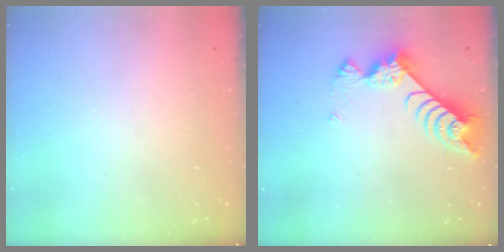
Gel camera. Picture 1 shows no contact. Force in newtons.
{"total": 7.3, "press": 7.3, "slide": 0.9}